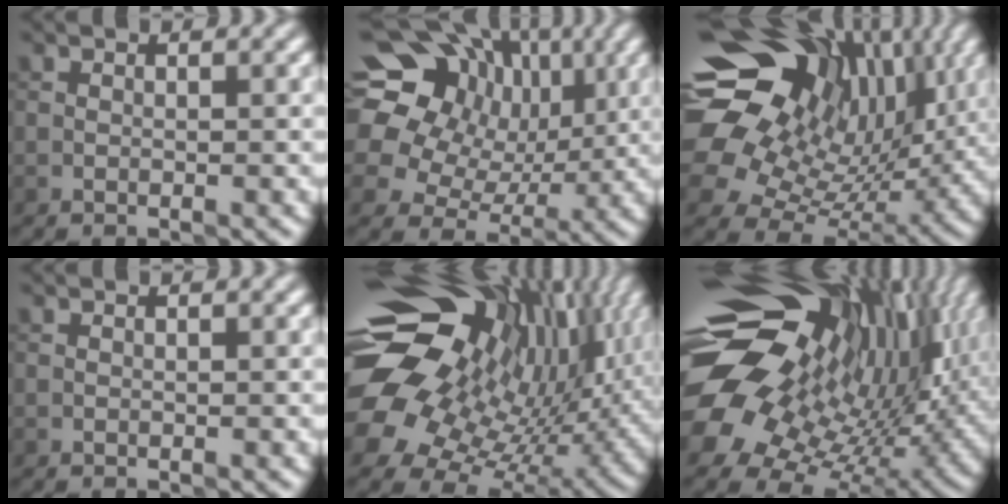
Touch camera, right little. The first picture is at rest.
{"total": 18.2, "force": [6.6, 15.2, 7.6], "torque": [-0.191, 0.051, 0.089]}
{"total": 18.6, "force": [7.2, 12.8, 11.5], "torque": [-0.250, 0.040, 0.132]}
{"total": 0.0}
{"total": 17.5, "force": [5.7, 10.8, 12.5], "torque": [-0.226, 0.013, 0.110]}
{"total": 17.9, "force": [4.9, 10.0, 13.9], "torque": [-0.248, 0.003, 0.102]}